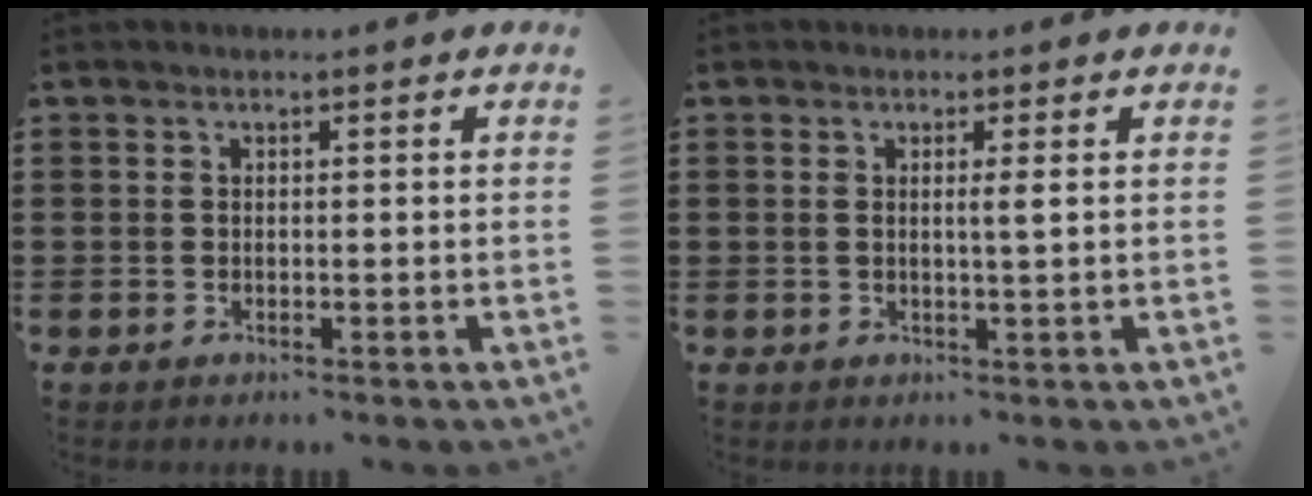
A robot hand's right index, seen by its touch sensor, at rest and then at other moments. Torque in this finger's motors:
{"motor_torque": [-0.07, 0.11, -0.01, 0.00]}